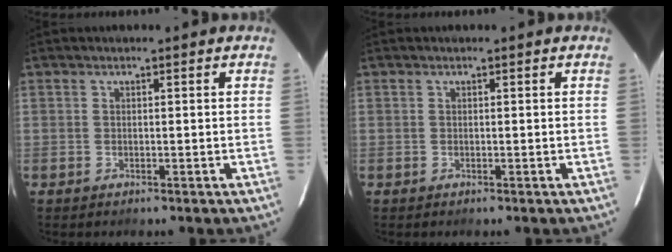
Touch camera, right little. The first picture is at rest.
{"total": 0.0}